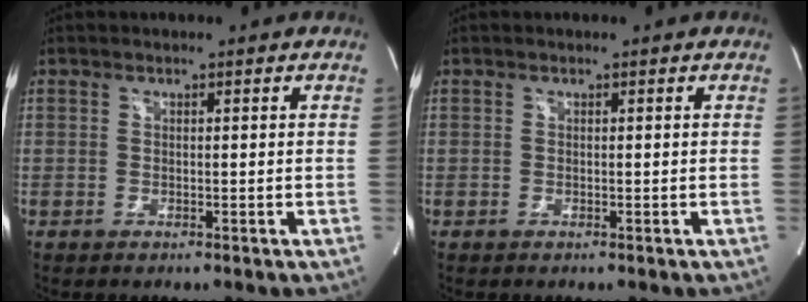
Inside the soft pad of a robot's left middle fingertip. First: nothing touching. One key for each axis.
{"total": 0.0}